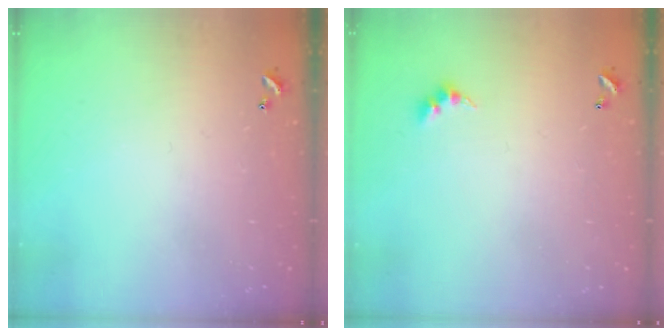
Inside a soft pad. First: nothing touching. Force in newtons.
{"total": 3.0, "press": 2.9, "slide": 0.5}